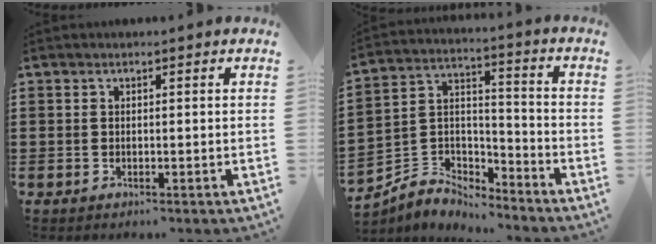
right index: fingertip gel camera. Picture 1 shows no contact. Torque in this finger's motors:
{"motor_torque": [-0.96, 0.62, -0.84, -0.21]}